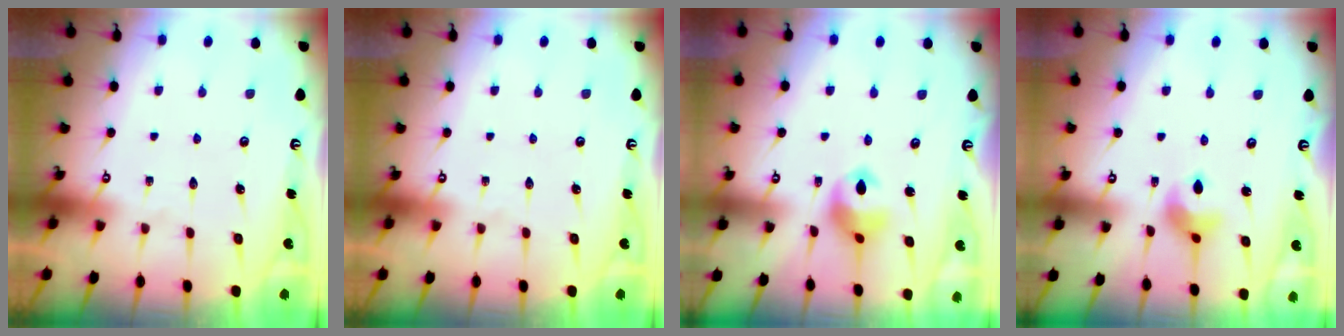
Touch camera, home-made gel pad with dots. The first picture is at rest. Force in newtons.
{"total": 0.0}
{"total": 9.9, "press": 9.8, "slide": 1.2}
{"total": 6.9, "press": 6.9, "slide": 0.8}